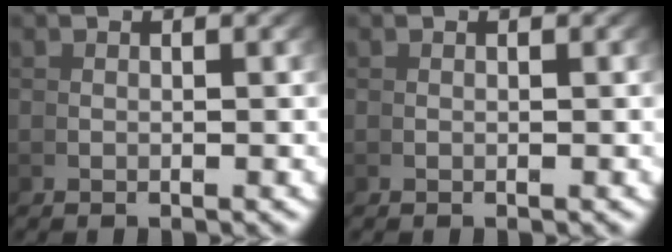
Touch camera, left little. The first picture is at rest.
{"total": 0.0}